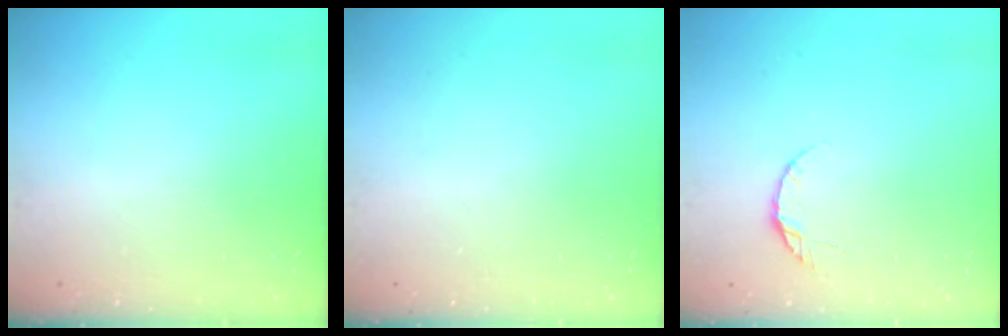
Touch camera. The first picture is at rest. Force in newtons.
{"total": 0.0}
{"total": 5.1, "press": 5.0, "slide": 0.7}